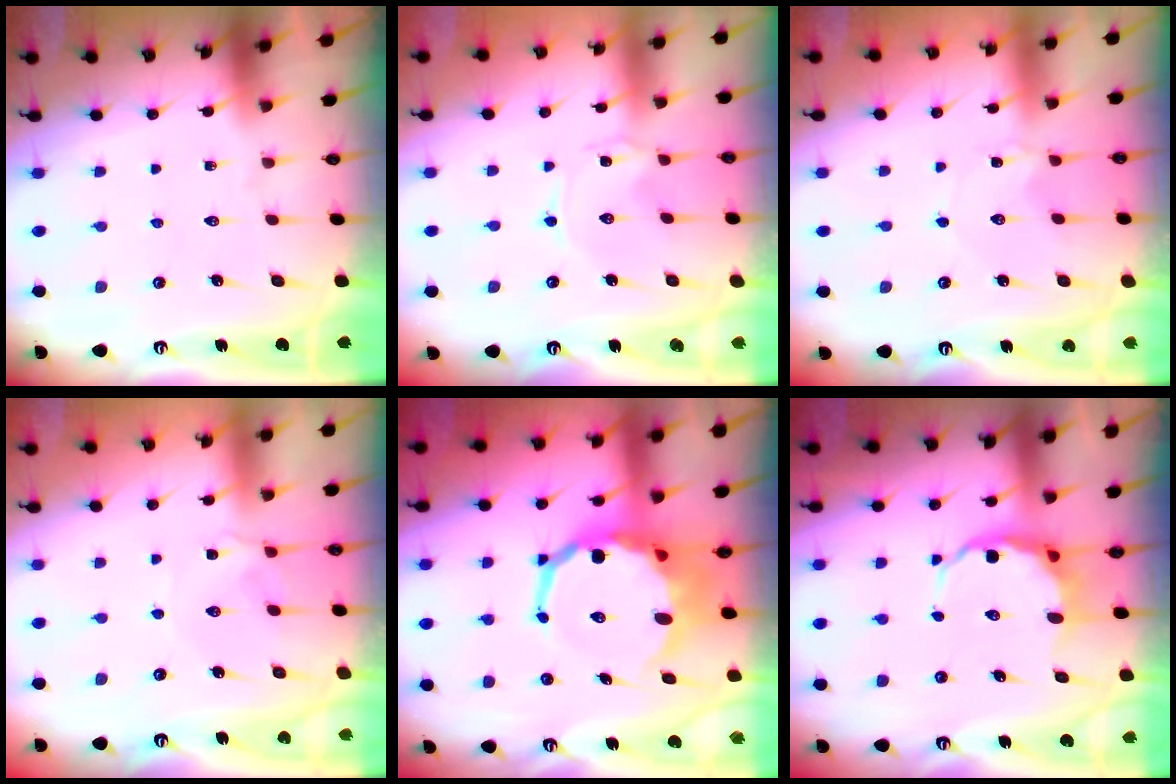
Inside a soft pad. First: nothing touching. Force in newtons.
{"total": 0.0}
{"total": 1.4, "press": 1.4, "slide": 0.2}
{"total": 2.2, "press": 2.1, "slide": 0.4}
{"total": 11.9, "press": 11.7, "slide": 2.4}
{"total": 7.1, "press": 6.9, "slide": 1.6}